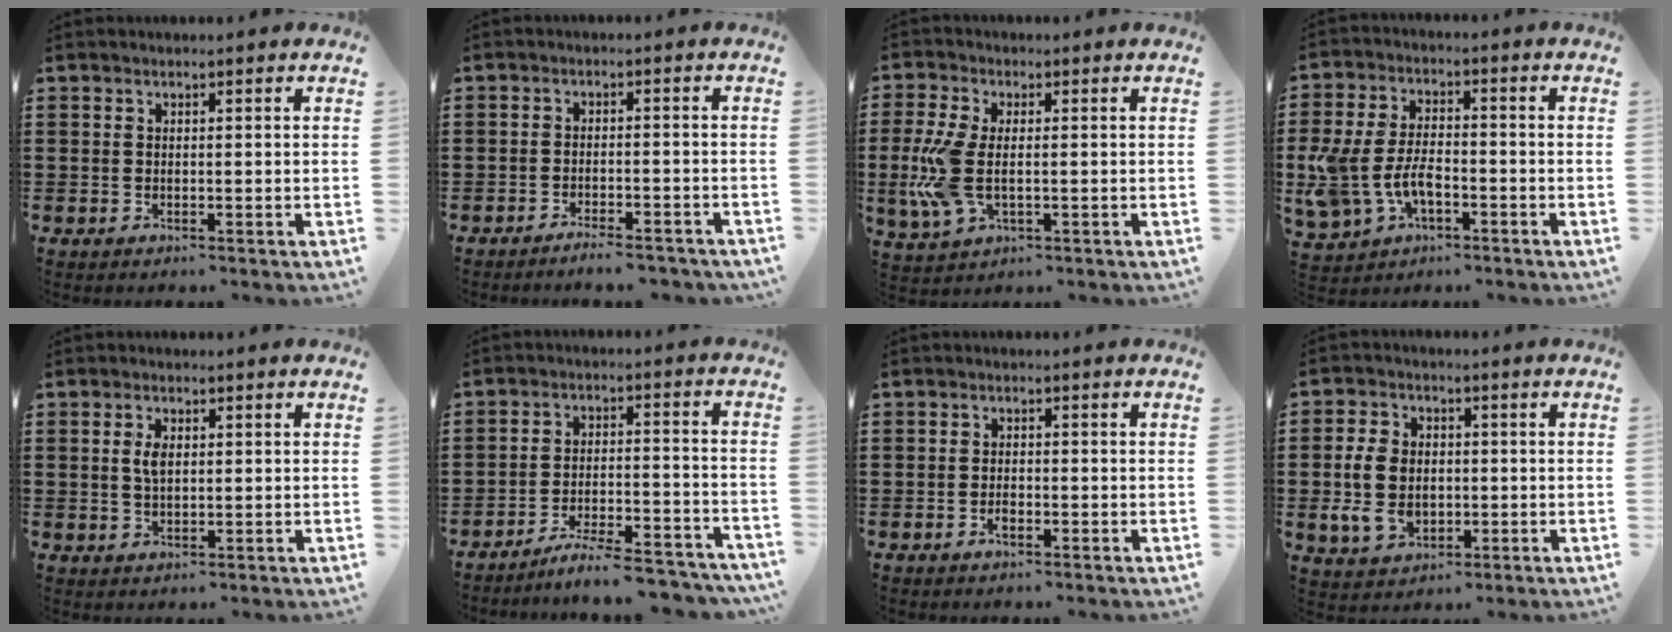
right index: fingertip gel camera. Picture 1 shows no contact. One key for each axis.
{"total": 2.9, "fx": -2.8, "fy": 0.1, "fz": 0.8, "tx": -0.015, "ty": 0.002, "tz": -0.057}
{"total": 8.1, "fx": -0.7, "fy": 3.9, "fz": 7.1, "tx": -0.172, "ty": -0.012, "tz": -0.014}
{"total": 8.2, "fx": -2.4, "fy": 4.9, "fz": 6.1, "tx": -0.154, "ty": 0.002, "tz": -0.051}
{"total": 2.8, "fx": 0.5, "fy": 1.3, "fz": 2.4, "tx": -0.051, "ty": 0.007, "tz": 0.008}
{"total": 6.7, "fx": -6.2, "fy": 0.2, "fz": 2.6, "tx": -0.036, "ty": 0.005, "tz": -0.116}
{"total": 1.4, "fx": -0.7, "fy": 0.7, "fz": 1.0, "tx": -0.020, "ty": -0.002, "tz": -0.013}
{"total": 7.6, "fx": -0.7, "fy": 5.8, "fz": 4.8, "tx": -0.131, "ty": 0.005, "tz": -0.020}